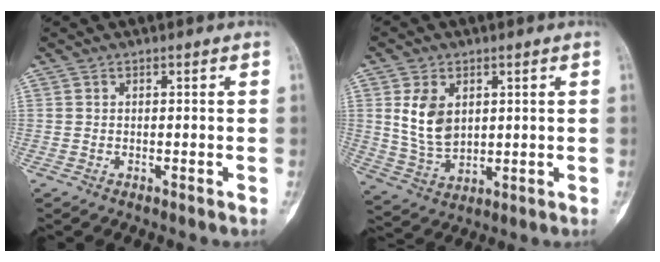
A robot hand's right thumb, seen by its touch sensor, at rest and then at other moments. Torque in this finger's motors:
{"motor_torque": [0.17, 0.04, 0.69, -0.84, 0.20]}